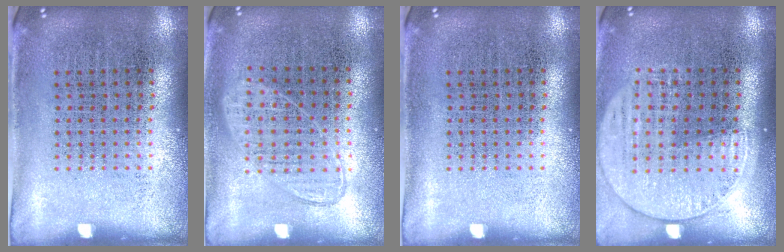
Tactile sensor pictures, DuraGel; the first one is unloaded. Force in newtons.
{"total": 1.0, "press": 0.9, "slide": 0.4}
{"total": 0.0}
{"total": 1.5, "press": 1.4, "slide": 0.6}